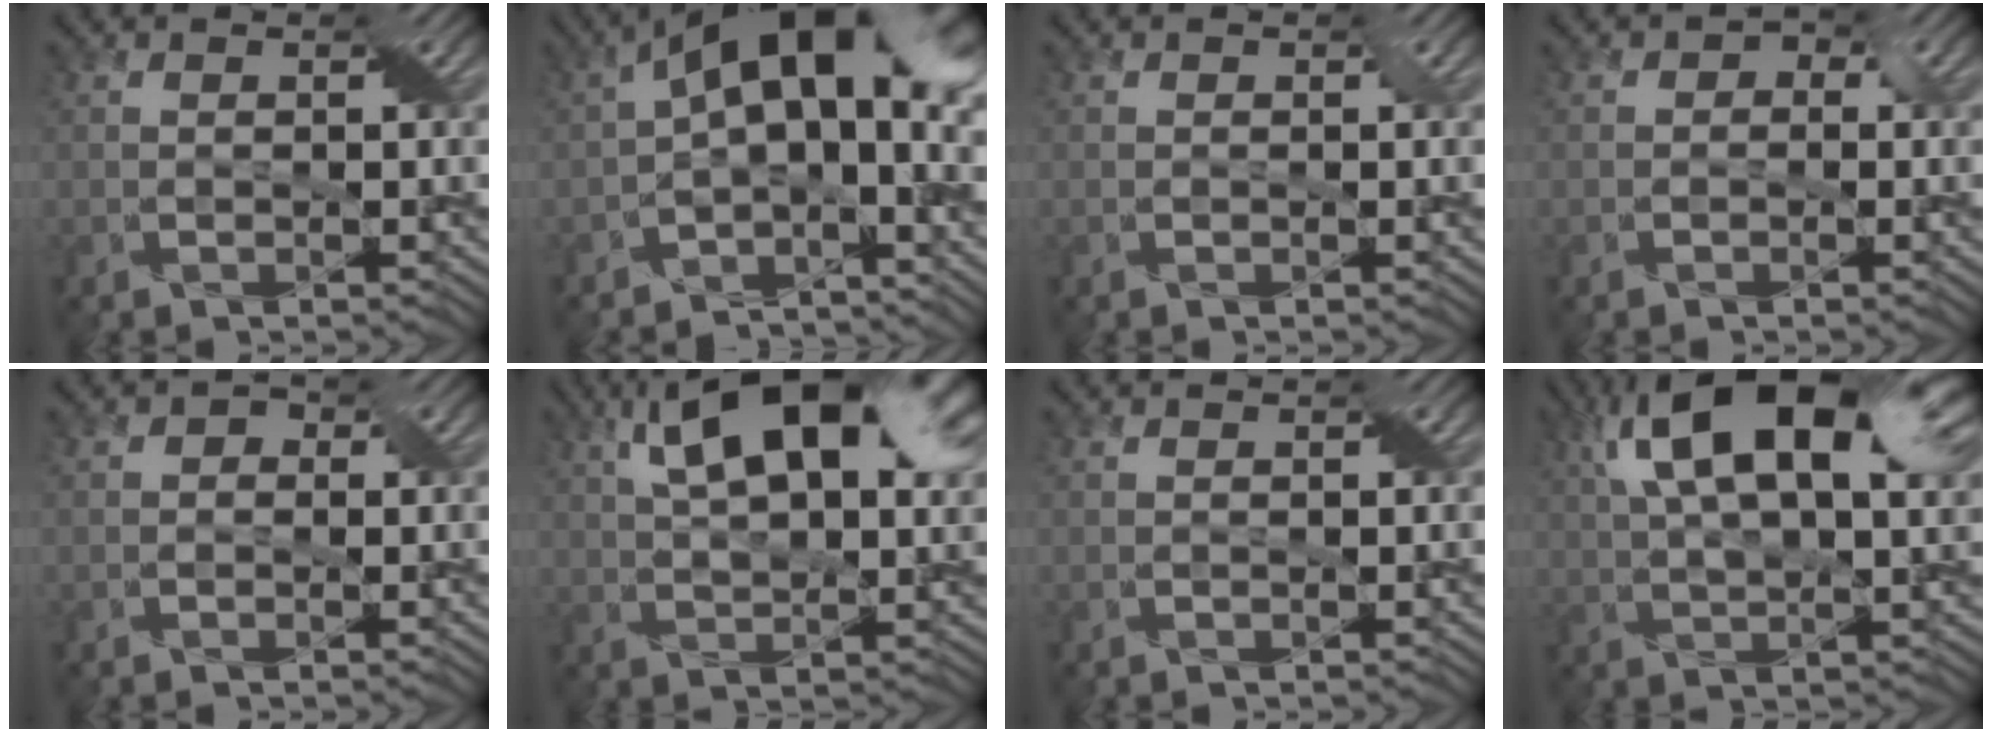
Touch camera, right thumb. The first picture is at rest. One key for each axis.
{"total": 15.5, "fx": 0.4, "fy": 8.3, "fz": 13.1, "tx": -0.202, "ty": -0.005, "tz": 0.017}
{"total": 0.0}
{"total": 1.3, "fx": -0.3, "fy": 1.1, "fz": 0.7, "tx": -0.004, "ty": 0.002, "tz": -0.008}
{"total": 1.0, "fx": -0.2, "fy": 0.9, "fz": 0.3, "tx": 0.006, "ty": 0.003, "tz": -0.012}
{"total": 16.5, "fx": 7.3, "fy": 7.3, "fz": 12.9, "tx": -0.211, "ty": 0.053, "tz": 0.095}
{"total": 0.0}
{"total": 17.1, "fx": 6.9, "fy": 7.2, "fz": 13.9, "tx": -0.243, "ty": 0.047, "tz": 0.095}